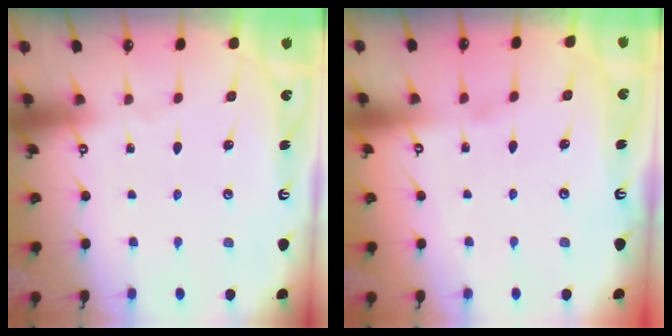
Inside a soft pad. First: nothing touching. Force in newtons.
{"total": 3.8, "press": 3.8, "slide": 0.4}